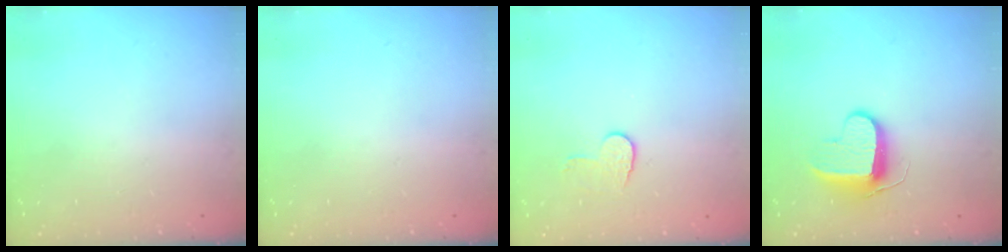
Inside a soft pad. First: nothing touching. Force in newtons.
{"total": 0.0}
{"total": 6.1, "press": 6.1, "slide": 0.5}
{"total": 9.4, "press": 9.4, "slide": 0.5}